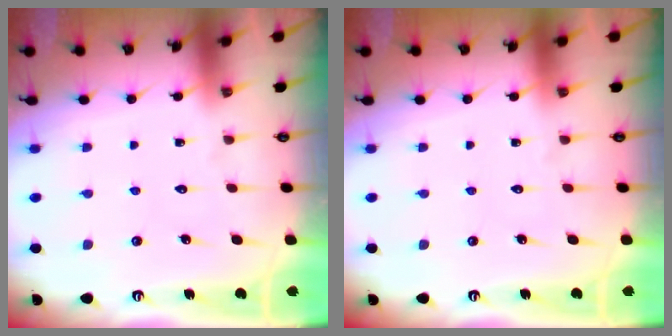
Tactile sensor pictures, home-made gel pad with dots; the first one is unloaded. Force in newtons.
{"total": 0.0}